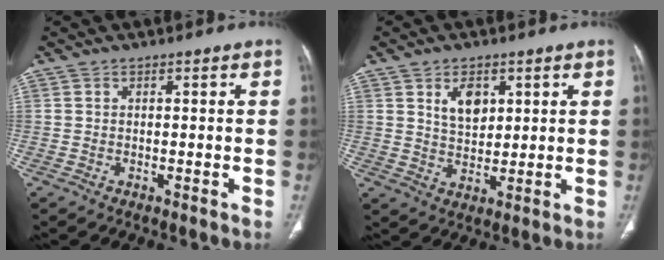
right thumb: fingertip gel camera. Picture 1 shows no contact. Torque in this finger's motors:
{"motor_torque": [0.04, 0.87, 0.23, -0.10, 0.02]}